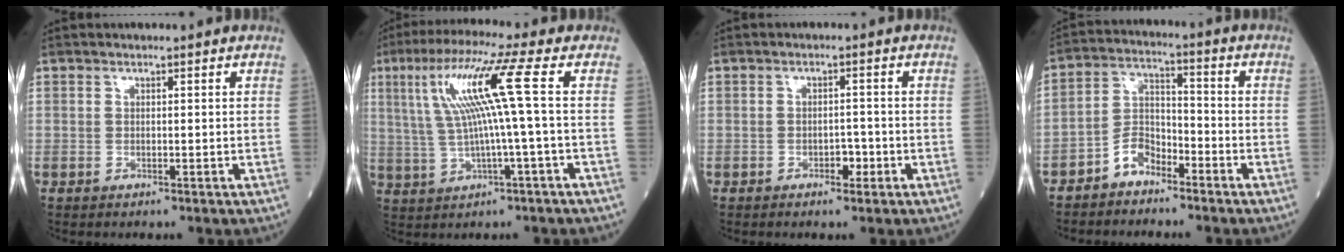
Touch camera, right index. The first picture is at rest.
{"total": 10.7, "force": [2.0, -1.1, 10.4], "torque": [-0.200, 0.027, 0.040]}
{"total": 2.1, "force": [-1.0, 1.1, 1.4], "torque": [-0.013, 0.006, -0.014]}
{"total": 5.6, "force": [-4.0, 3.1, 2.4], "torque": [-0.041, 0.012, -0.080]}